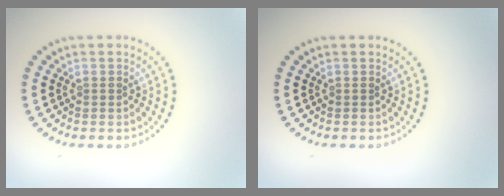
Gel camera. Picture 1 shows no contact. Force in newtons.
{"total": 0.0}